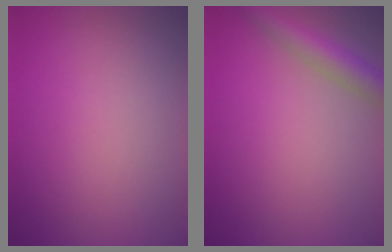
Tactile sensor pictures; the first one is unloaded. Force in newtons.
{"total": 3.5, "press": 3.5, "slide": 0.1}